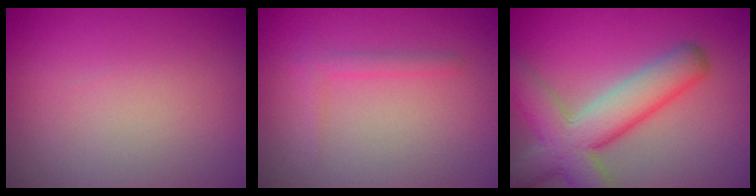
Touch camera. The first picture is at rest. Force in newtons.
{"total": 1.1, "press": 1.1, "slide": 0.1}
{"total": 7.9, "press": 7.9, "slide": 0.5}